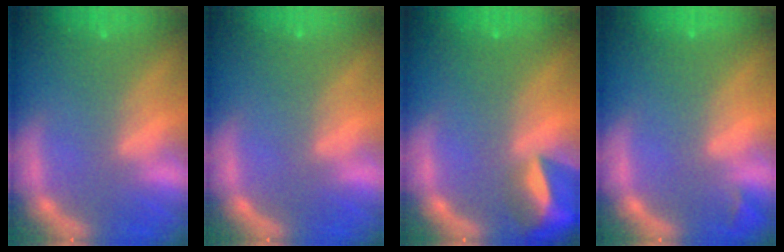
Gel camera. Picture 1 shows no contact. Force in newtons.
{"total": 0.0}
{"total": 6.4}
{"total": 0.9}